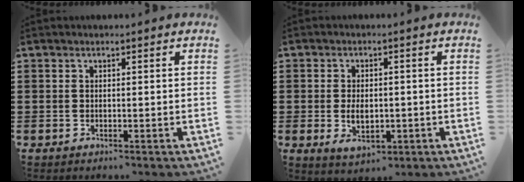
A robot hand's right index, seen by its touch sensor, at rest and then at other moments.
{"total": 4.1, "force": [-0.6, 2.5, 3.2], "torque": [-0.061, -0.002, -0.013]}